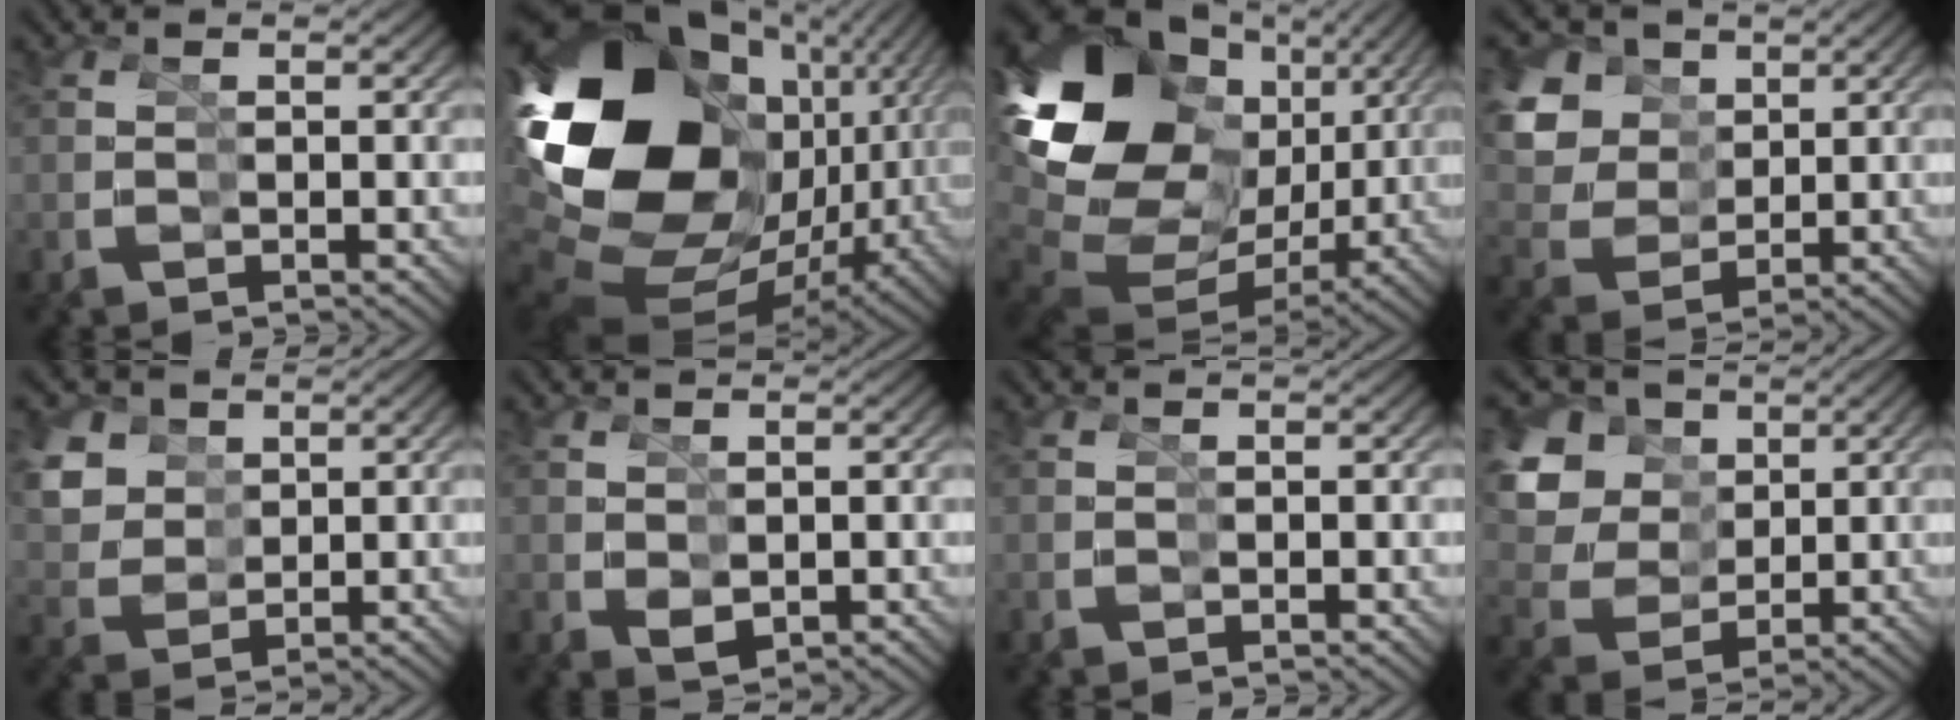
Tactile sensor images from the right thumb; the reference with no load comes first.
{"total": 25.8, "force": [-1.2, 17.0, 19.4], "torque": [-0.367, -0.045, 0.006]}
{"total": 19.7, "force": [1.4, 13.6, 14.2], "torque": [-0.288, -0.010, 0.034]}
{"total": 9.9, "force": [4.3, 8.2, 3.7], "torque": [-0.106, 0.007, 0.062]}
{"total": 6.0, "force": [3.1, 4.9, 1.6], "torque": [-0.071, -0.012, 0.057]}
{"total": 1.7, "force": [0.5, 1.0, 1.3], "torque": [-0.020, 0.001, 0.011]}
{"total": 0.0}
{"total": 10.7, "force": [4.1, 8.8, 4.5], "torque": [-0.115, 0.007, 0.058]}